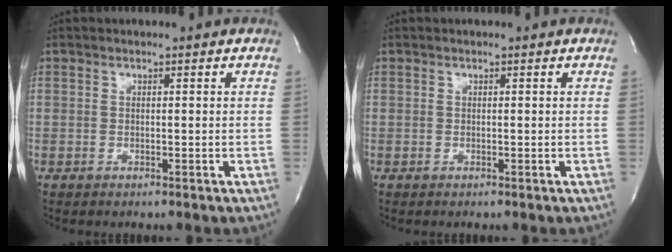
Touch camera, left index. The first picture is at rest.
{"total": 0.0}